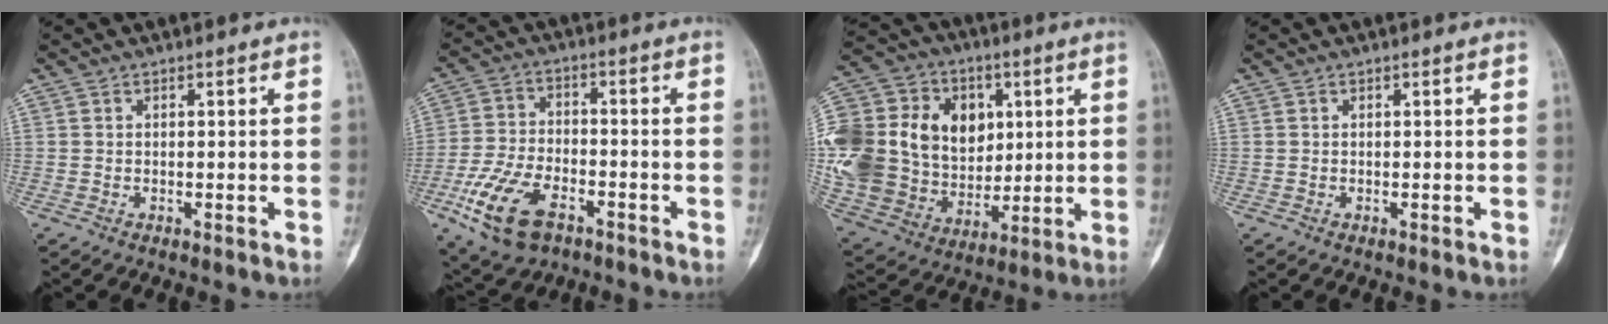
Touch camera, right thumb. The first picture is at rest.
{"total": 13.4, "force": [-6.6, 7.4, 9.1], "torque": [-0.176, 0.014, -0.120]}
{"total": 34.1, "force": [5.6, 26.8, 20.3], "torque": [-0.448, 0.053, 0.120]}
{"total": 0.0}